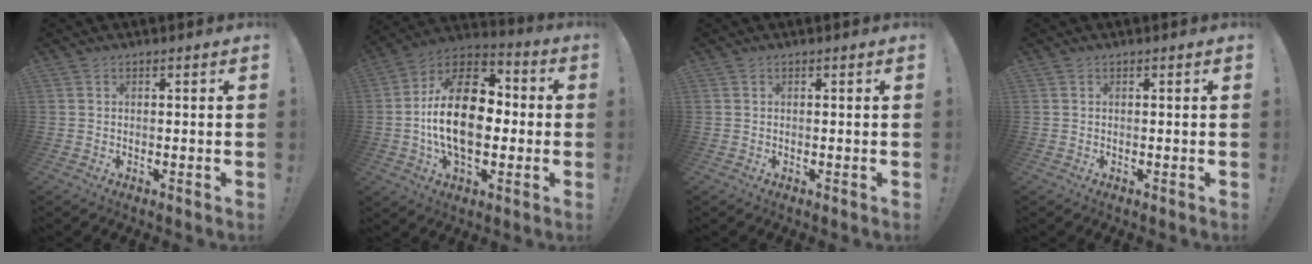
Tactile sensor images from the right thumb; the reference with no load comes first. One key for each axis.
{"total": 22.8, "fx": -0.9, "fy": 13.2, "fz": 18.5, "tx": -0.332, "ty": 0.015, "tz": -0.015}
{"total": 0.0}
{"total": 0.0}